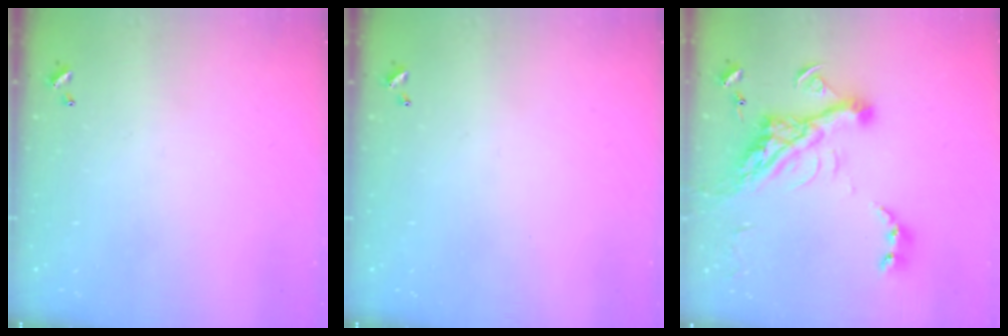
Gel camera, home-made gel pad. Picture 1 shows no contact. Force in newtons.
{"total": 0.0}
{"total": 19.3, "press": 19.1, "slide": 2.5}